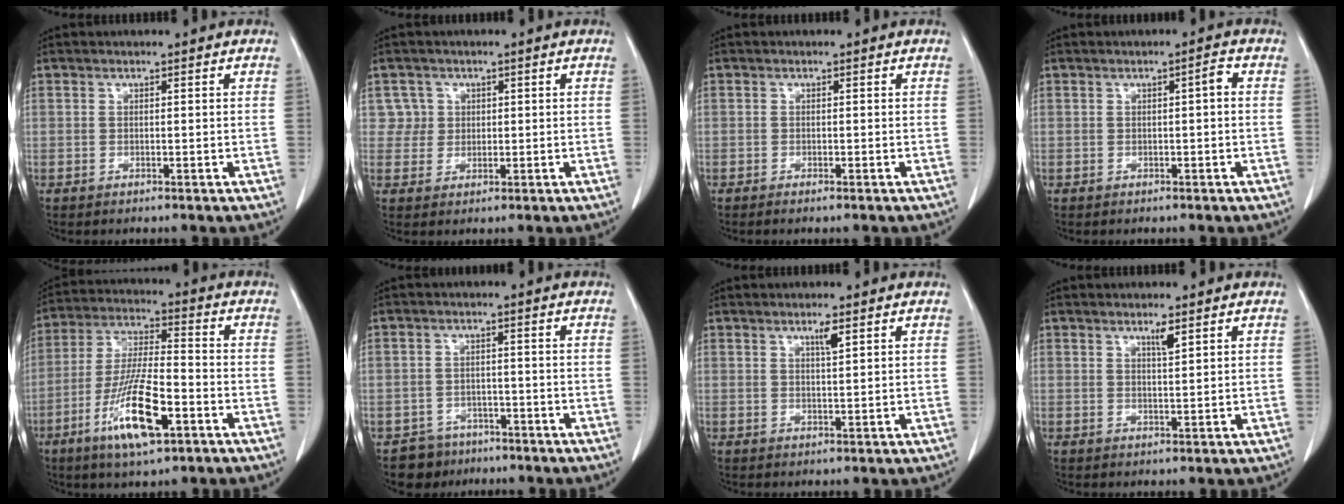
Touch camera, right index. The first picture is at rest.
{"total": 3.0, "force": [1.0, 2.8, -0.4], "torque": [0.027, 0.007, 0.013]}
{"total": 0.8, "force": [-0.6, 0.0, 0.5], "torque": [-0.011, -0.002, -0.010]}
{"total": 1.4, "force": [0.1, 0.2, 1.4], "torque": [-0.019, 0.005, 0.001]}
{"total": 13.1, "force": [-5.9, 2.5, 11.5], "torque": [-0.228, -0.015, -0.107]}
{"total": 4.9, "force": [-3.4, 3.4, -0.5], "torque": [0.012, 0.011, -0.053]}
{"total": 1.9, "force": [1.1, 0.0, 1.6], "torque": [-0.030, -0.003, 0.020]}
{"total": 2.0, "force": [1.3, 0.0, 1.5], "torque": [-0.029, -0.003, 0.023]}